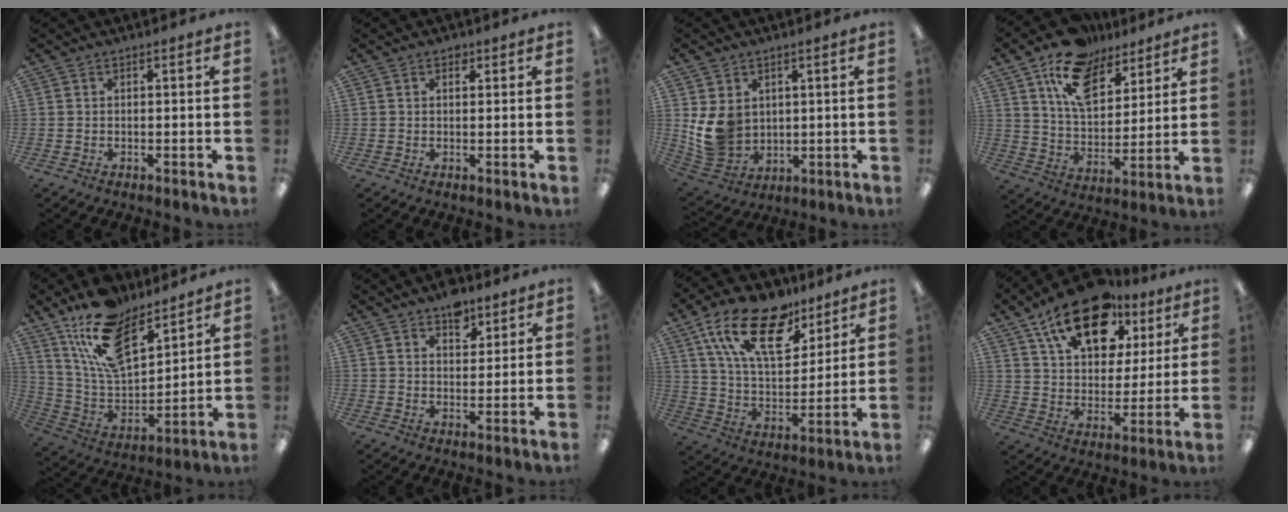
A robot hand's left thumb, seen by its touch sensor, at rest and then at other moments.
{"total": 1.7, "force": [0.9, 1.1, 0.9], "torque": [-0.002, -0.004, 0.013]}
{"total": 10.1, "force": [1.9, 8.5, 5.1], "torque": [-0.121, -0.004, 0.042]}
{"total": 15.9, "force": [10.5, 8.9, 8.0], "torque": [-0.143, -0.044, 0.193]}
{"total": 17.8, "force": [13.0, 7.8, 9.3], "torque": [-0.187, -0.062, 0.237]}
{"total": 6.7, "force": [4.7, 4.0, 2.7], "torque": [-0.020, -0.021, 0.079]}
{"total": 20.9, "force": [12.6, 10.4, 13.0], "torque": [-0.246, -0.052, 0.224]}
{"total": 19.4, "force": [12.1, 10.6, 10.8], "torque": [-0.181, -0.053, 0.211]}